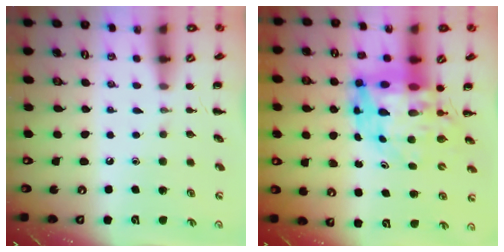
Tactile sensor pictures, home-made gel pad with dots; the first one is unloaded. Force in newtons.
{"total": 12.5, "press": 11.9, "slide": 3.7}